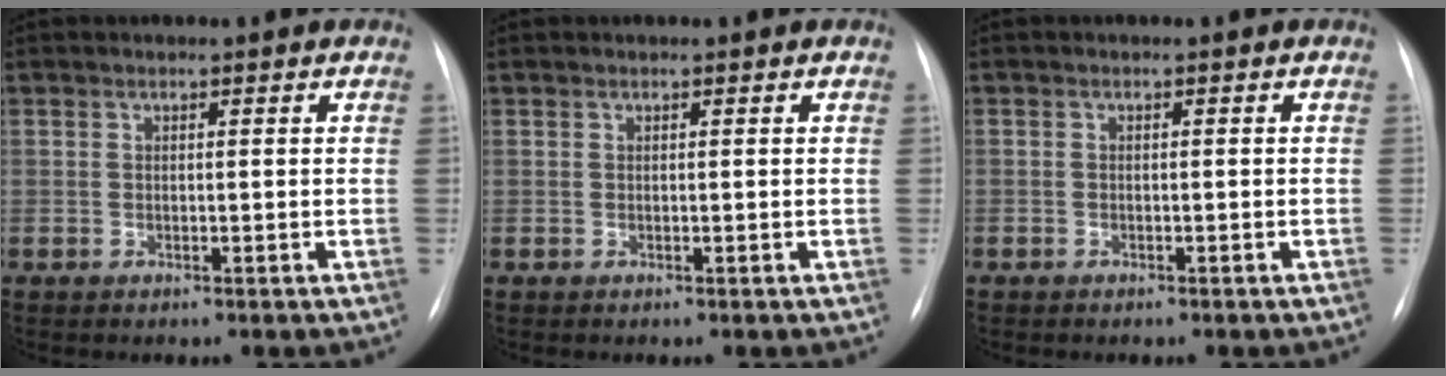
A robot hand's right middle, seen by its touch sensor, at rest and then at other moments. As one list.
[{"total": 0.0}, {"total": 0.9, "force": [-0.6, 0.7, 0.1], "torque": [-0.007, 0.003, -0.008]}]